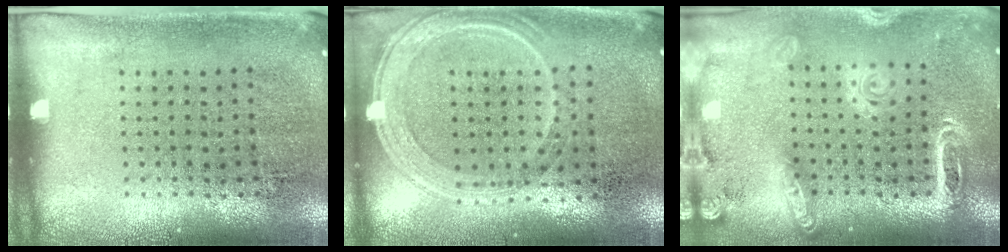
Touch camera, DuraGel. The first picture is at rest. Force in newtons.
{"total": 1.2, "press": 1.2, "slide": 0.4}
{"total": 2.0, "press": 1.8, "slide": 0.8}